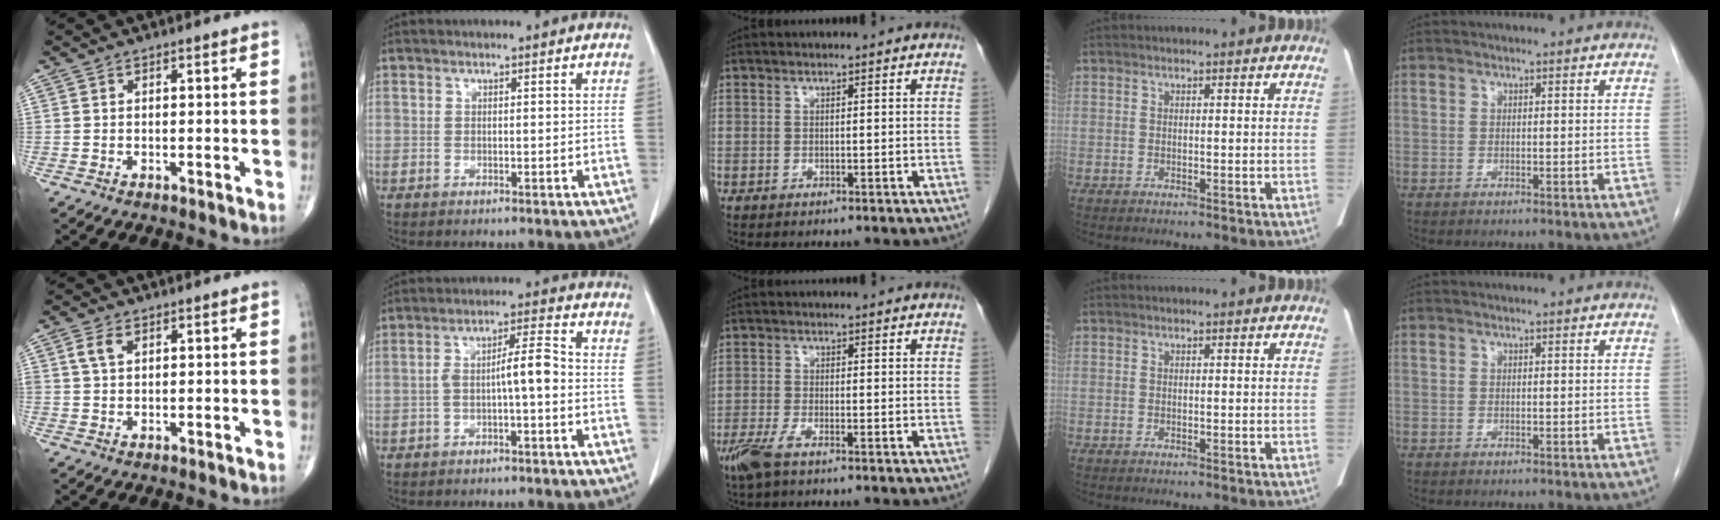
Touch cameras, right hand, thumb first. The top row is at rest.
{"thumb": {"total": 3.1, "force": [1.2, 1.8, 2.2], "torque": [-0.046, 0.006, 0.026]}, "index": {"total": 5.4, "force": [-1.2, 0.8, 5.2], "torque": [-0.090, 0.023, -0.019]}, "middle": {"total": 3.9, "force": [-2.6, 0.9, 2.8], "torque": [-0.066, -0.009, -0.052]}}